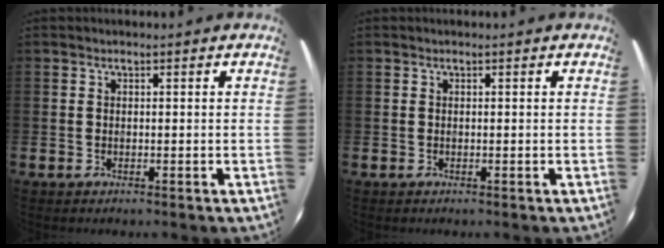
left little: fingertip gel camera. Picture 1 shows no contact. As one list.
[{"total": 0.0}]